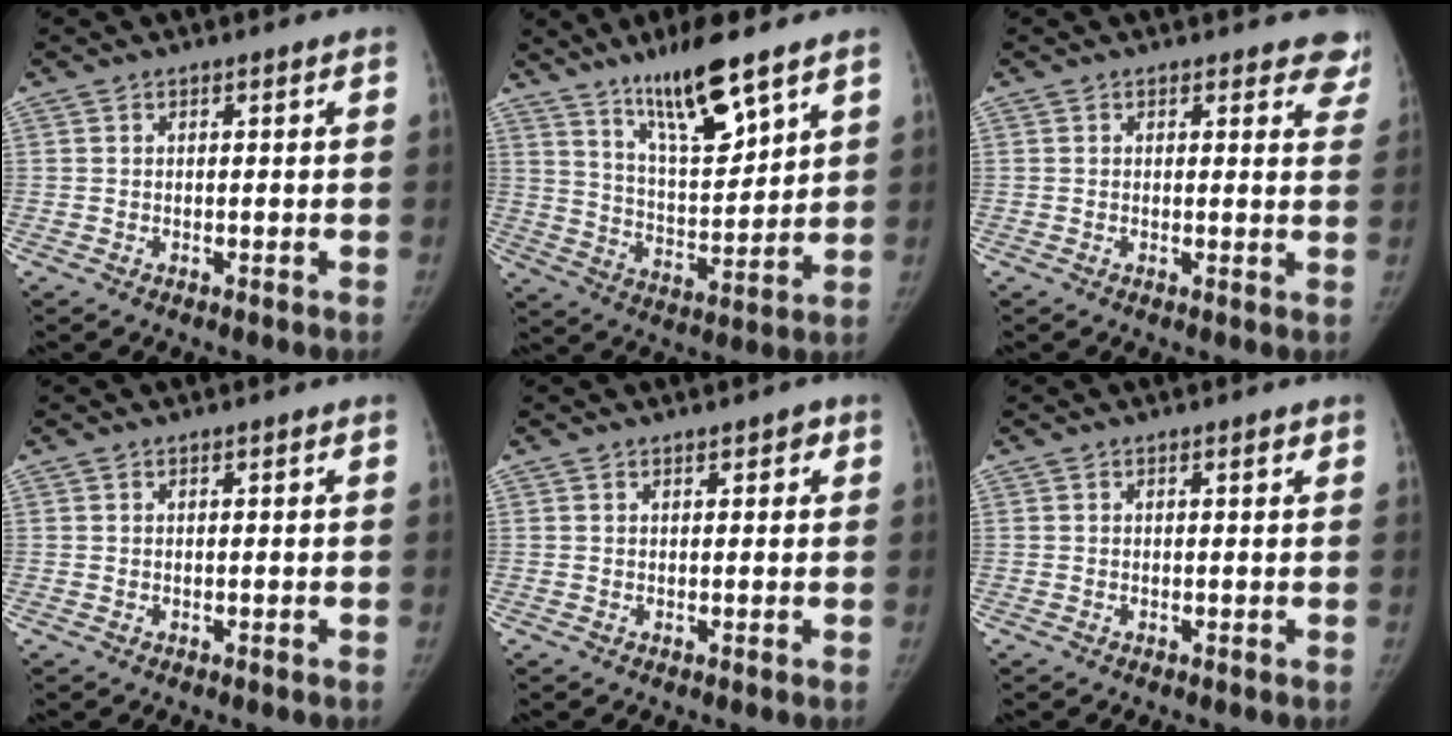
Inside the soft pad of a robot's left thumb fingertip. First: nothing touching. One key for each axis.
{"total": 14.2, "fx": 9.7, "fy": 3.2, "fz": 9.8, "tx": -0.151, "ty": -0.059, "tz": 0.180}
{"total": 6.4, "fx": 5.6, "fy": 2.7, "fz": 1.3, "tx": 0.035, "ty": -0.025, "tz": 0.036}
{"total": 0.0}
{"total": 2.0, "fx": 1.1, "fy": 1.1, "fz": 1.3, "tx": -0.002, "ty": 0.000, "tz": 0.012}
{"total": 0.8, "fx": 0.5, "fy": 0.3, "fz": 0.6, "tx": -0.006, "ty": -0.001, "tz": 0.006}